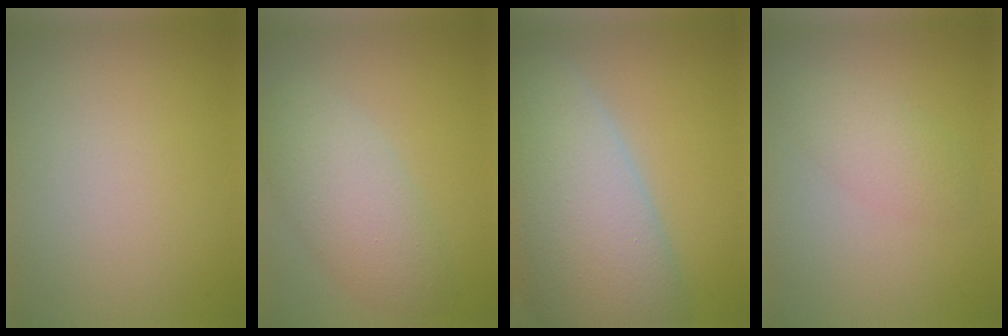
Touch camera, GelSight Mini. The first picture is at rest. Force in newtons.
{"total": 4.8, "press": 4.8, "slide": 0.1}
{"total": 13.8, "press": 13.7, "slide": 1.2}
{"total": 2.3, "press": 2.3, "slide": 0.0}